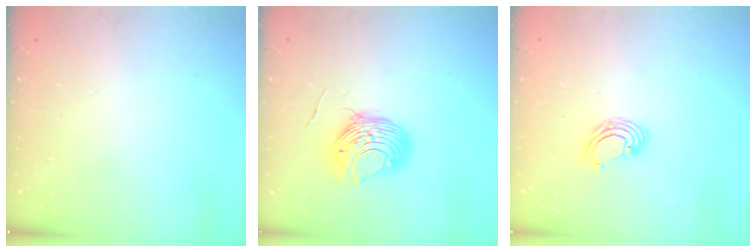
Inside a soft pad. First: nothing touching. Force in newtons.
{"total": 10.1, "press": 10.0, "slide": 0.9}
{"total": 4.5, "press": 4.5, "slide": 0.3}